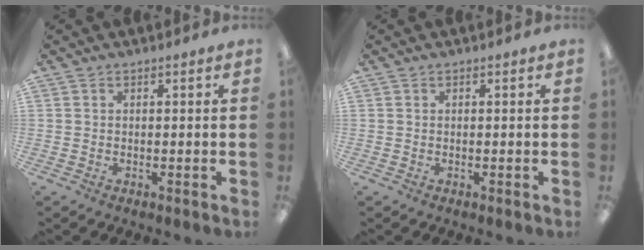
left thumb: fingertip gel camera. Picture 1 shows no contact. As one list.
[{"total": 0.0}]